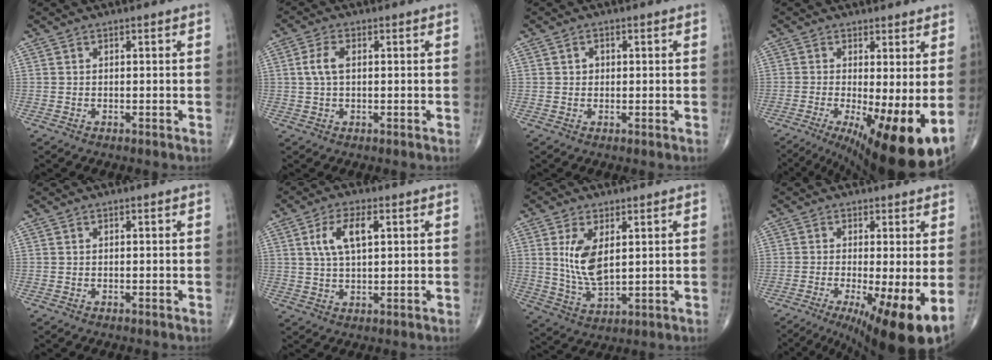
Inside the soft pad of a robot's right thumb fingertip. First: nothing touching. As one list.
[{"total": 3.9, "force": [0.6, 2.0, 3.3], "torque": [-0.079, 0.008, 0.010]}, {"total": 1.5, "force": [0.3, 1.3, 0.7], "torque": [-0.006, 0.002, 0.003]}, {"total": 13.3, "force": [-3.1, 3.0, 12.5], "torque": [-0.176, -0.017, -0.035]}, {"total": 0.0}, {"total": 7.2, "force": [2.2, 3.2, 6.1], "torque": [-0.121, 0.002, 0.044]}, {"total": 8.9, "force": [2.3, 4.3, 7.4], "torque": [-0.139, -0.019, 0.055]}, {"total": 11.8, "force": [-3.7, 1.7, 11.1], "torque": [-0.166, -0.020, -0.055]}]